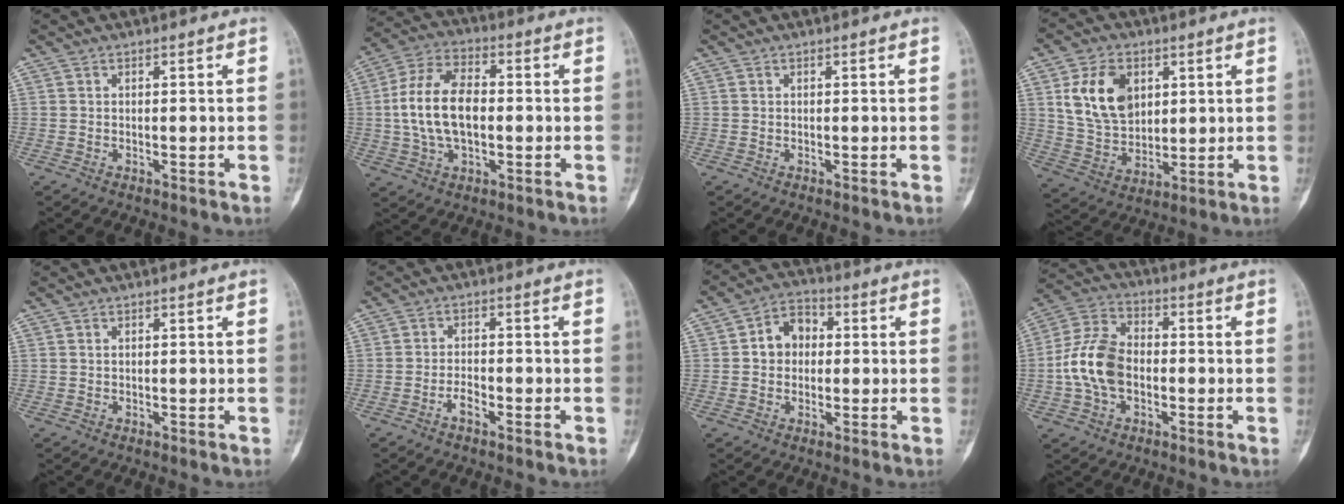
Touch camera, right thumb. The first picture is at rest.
{"total": 13.8, "force": [-0.1, 8.0, 11.2], "torque": [-0.215, 0.023, -0.005]}
{"total": 0.0}
{"total": 13.2, "force": [4.3, 9.1, 8.5], "torque": [-0.128, -0.016, 0.089]}
{"total": 0.0}
{"total": 2.7, "force": [-1.7, 1.1, 1.8], "torque": [-0.032, 0.013, -0.035]}
{"total": 7.3, "force": [0.6, 5.9, 4.2], "torque": [-0.045, 0.018, 0.001]}
{"total": 11.9, "force": [-1.7, 8.0, 8.6], "torque": [-0.165, 0.031, -0.040]}